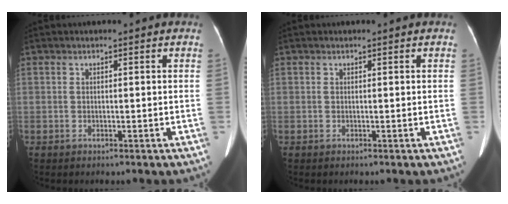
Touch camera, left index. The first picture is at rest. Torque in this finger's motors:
{"motor_torque": [0.00, 0.00, 0.00, 0.00]}